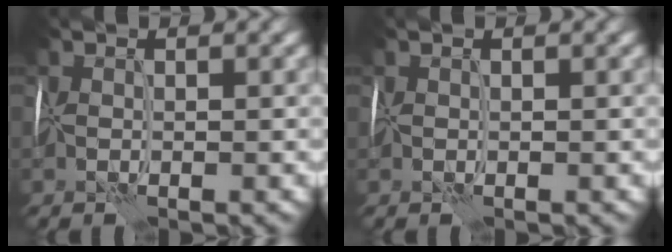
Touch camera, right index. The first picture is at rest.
{"total": 0.0}